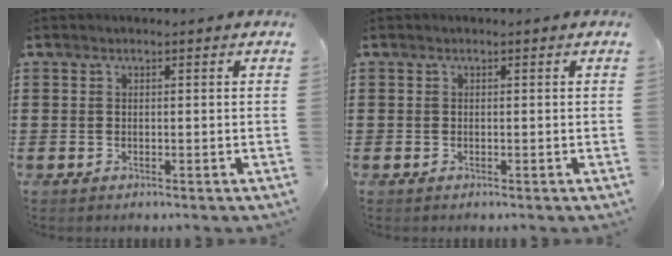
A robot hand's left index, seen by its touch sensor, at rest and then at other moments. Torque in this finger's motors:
{"motor_torque": [-0.02, 0.02, 0.00, -0.01]}